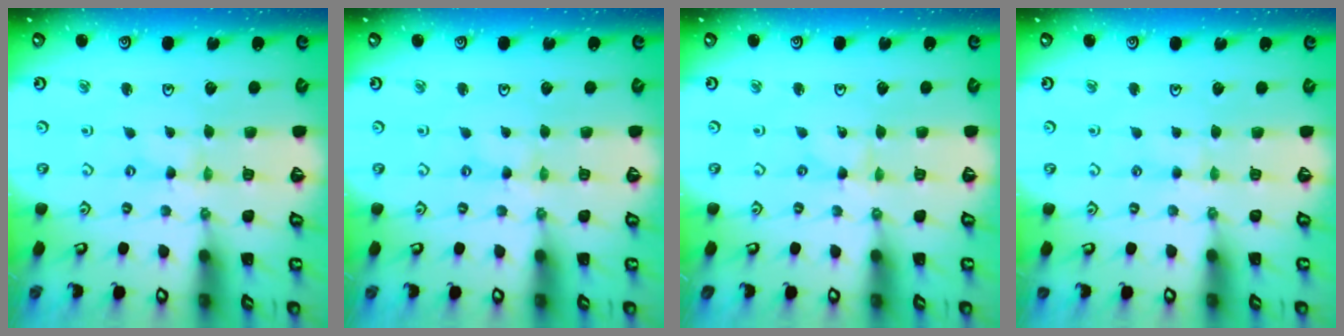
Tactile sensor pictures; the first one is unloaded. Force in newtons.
{"total": 1.0, "press": 1.0, "slide": 0.2}
{"total": 0.0}
{"total": 2.2, "press": 2.2, "slide": 0.4}